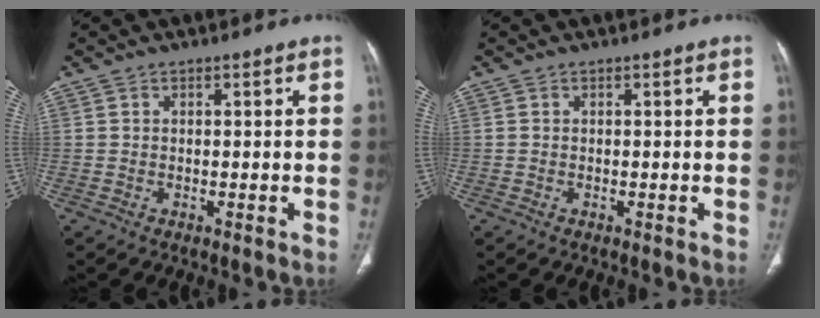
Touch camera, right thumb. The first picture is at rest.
{"total": 0.0}